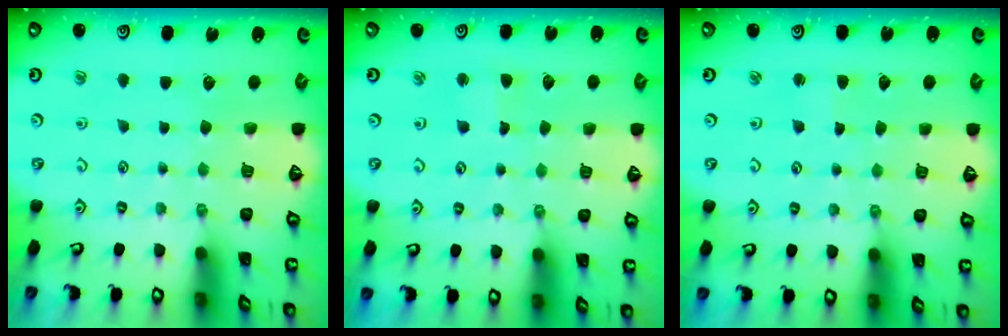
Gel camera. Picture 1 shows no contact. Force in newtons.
{"total": 2.6, "press": 2.6, "slide": 0.3}
{"total": 2.3, "press": 2.3, "slide": 0.2}